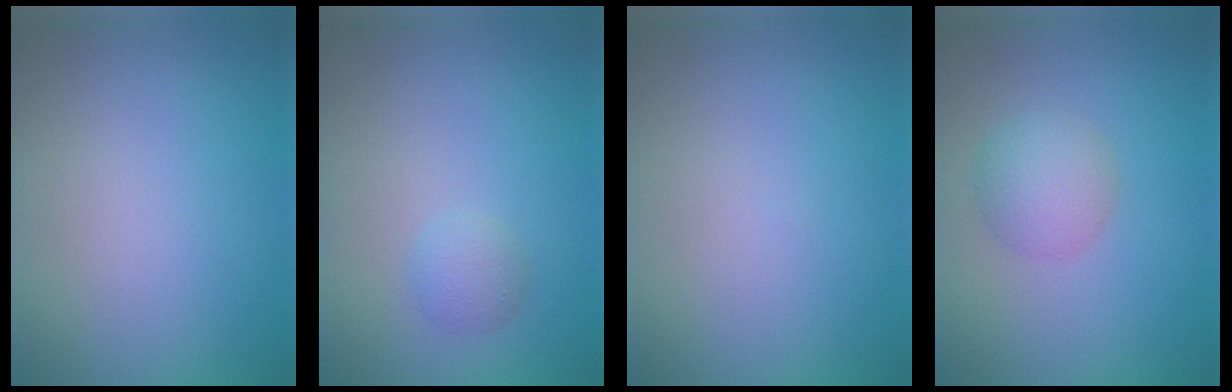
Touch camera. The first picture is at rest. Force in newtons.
{"total": 1.3, "press": 1.3, "slide": 0.0}
{"total": 0.0}
{"total": 2.8, "press": 2.8, "slide": 0.1}